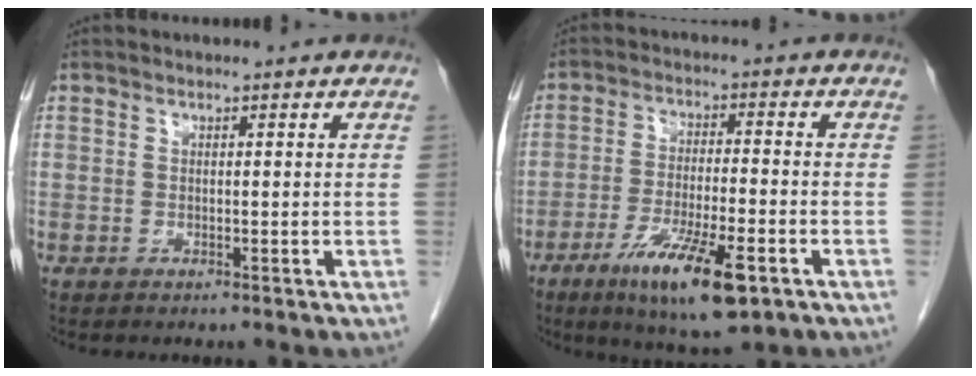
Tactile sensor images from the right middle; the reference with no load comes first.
{"total": 11.9, "force": [-6.3, 2.0, 9.9], "torque": [-0.180, -0.026, -0.101]}